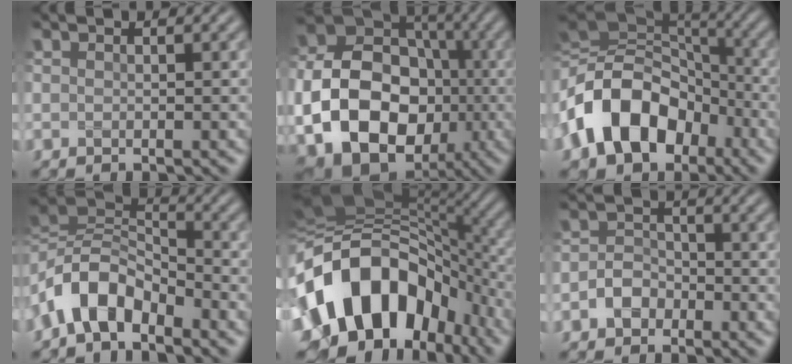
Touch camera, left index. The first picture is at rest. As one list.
[{"total": 15.2, "force": [-3.2, 11.9, 9.0], "torque": [-0.176, -0.023, -0.057]}, {"total": 13.6, "force": [-4.4, 9.6, 8.5], "torque": [-0.169, 0.005, -0.090]}, {"total": 6.8, "force": [-3.9, 3.7, 4.2], "torque": [-0.079, 0.012, -0.086]}, {"total": 15.0, "force": [-4.8, 10.3, 9.7], "torque": [-0.164, 0.009, -0.093]}, {"total": 2.2, "force": [-1.2, 1.6, 0.9], "torque": [-0.016, 0.012, -0.026]}]